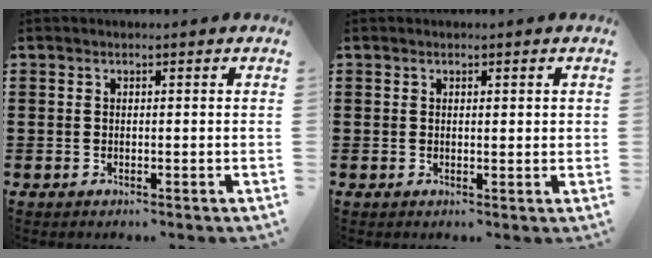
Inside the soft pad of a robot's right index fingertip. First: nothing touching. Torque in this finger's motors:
{"motor_torque": [-0.28, 0.28, -0.01, -0.01]}